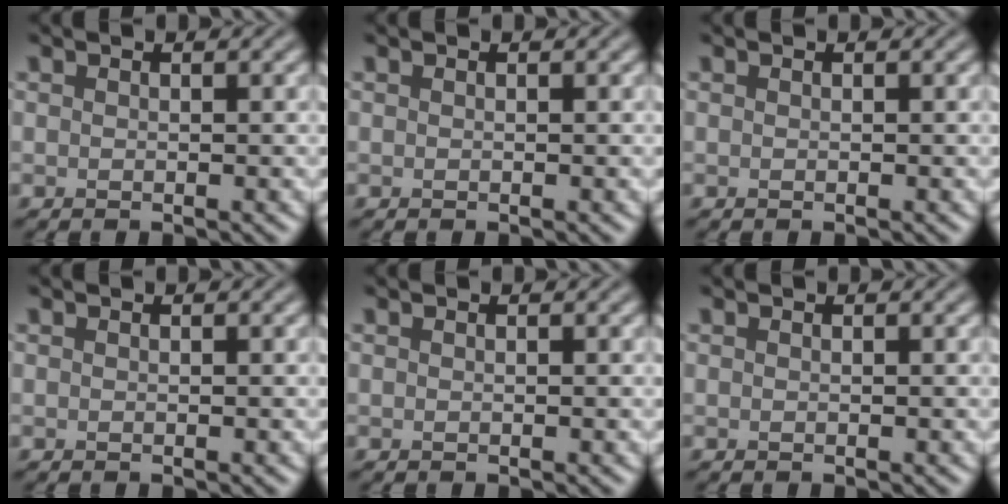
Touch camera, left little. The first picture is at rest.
{"total": 0.0}
{"total": 0.0}
{"total": 0.0}
{"total": 0.0}
{"total": 0.0}